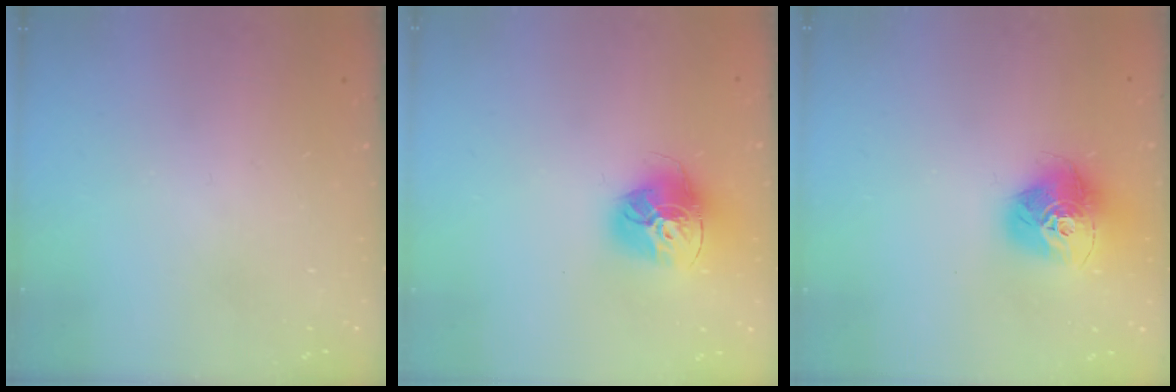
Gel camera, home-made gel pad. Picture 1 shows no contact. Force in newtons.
{"total": 15.9, "press": 15.8, "slide": 1.4}
{"total": 17.0, "press": 16.9, "slide": 1.5}